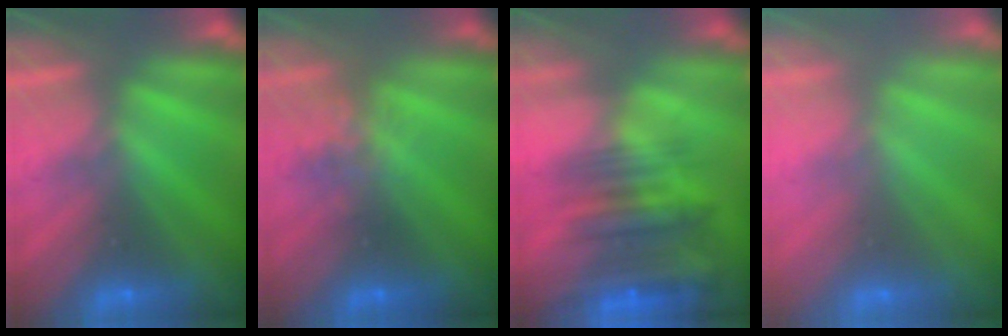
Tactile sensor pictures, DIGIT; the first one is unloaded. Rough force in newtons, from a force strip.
{"total": 2.0}
{"total": 6.5}
{"total": 2.7}